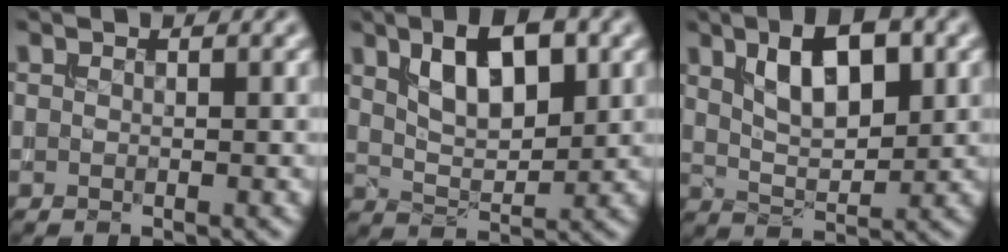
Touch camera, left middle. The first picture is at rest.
{"total": 6.4, "force": [2.5, 3.0, 5.1], "torque": [-0.091, 0.006, 0.041]}
{"total": 6.6, "force": [2.5, 2.9, 5.4], "torque": [-0.096, 0.008, 0.041]}